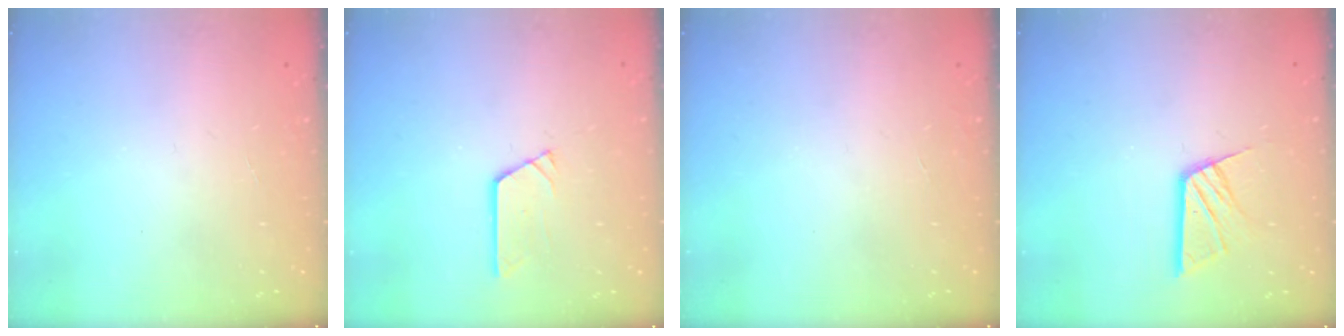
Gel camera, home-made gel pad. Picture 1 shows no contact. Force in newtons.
{"total": 2.9, "press": 2.9, "slide": 0.3}
{"total": 0.0}
{"total": 11.0, "press": 11.0, "slide": 1.2}